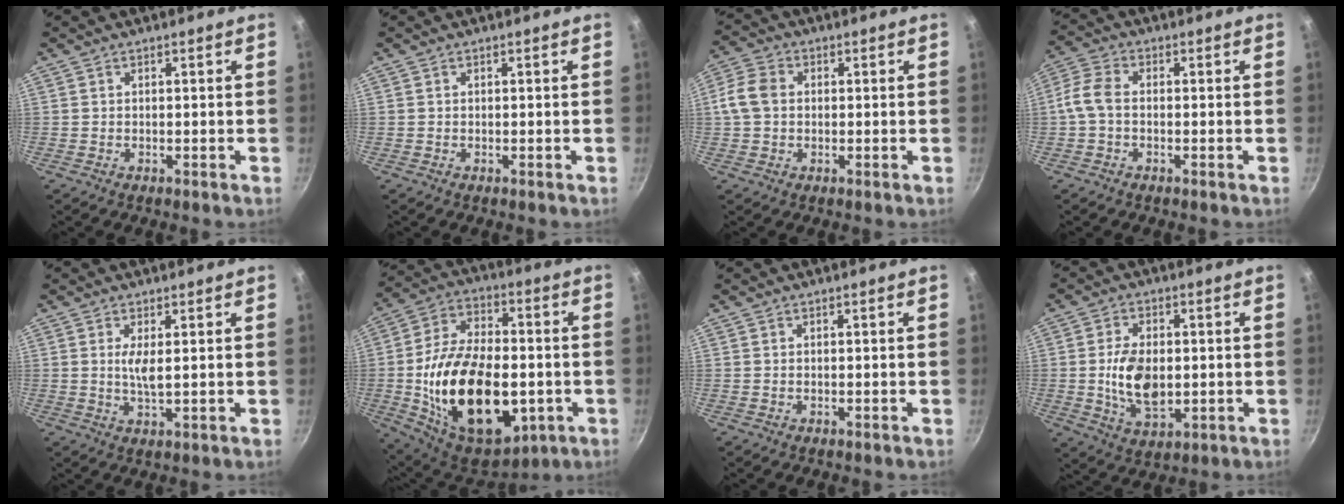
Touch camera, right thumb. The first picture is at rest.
{"total": 0.0}
{"total": 6.5, "force": [0.3, 5.0, 4.1], "torque": [-0.075, 0.012, -0.008]}
{"total": 5.2, "force": [-0.7, 3.2, 4.0], "torque": [-0.092, 0.020, -0.029]}
{"total": 3.4, "force": [0.8, 0.7, 3.3], "torque": [-0.065, -0.010, 0.017]}
{"total": 28.6, "force": [-4.6, 16.9, 22.7], "torque": [-0.374, 0.014, -0.062]}
{"total": 0.0}
{"total": 10.3, "force": [-0.3, 6.2, 8.2], "torque": [-0.141, -0.009, -0.001]}